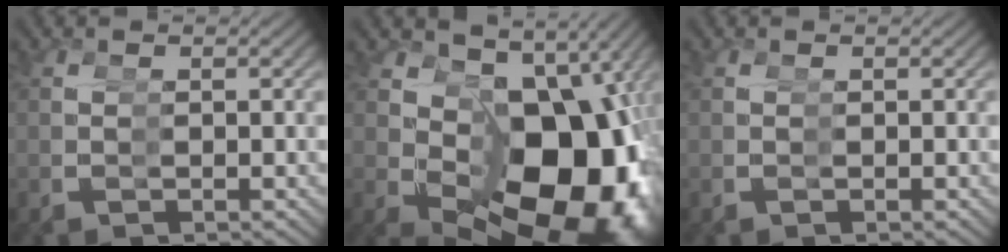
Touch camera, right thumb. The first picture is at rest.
{"total": 20.2, "force": [-2.2, 13.3, 15.0], "torque": [-0.244, -0.063, 0.000]}
{"total": 0.0}